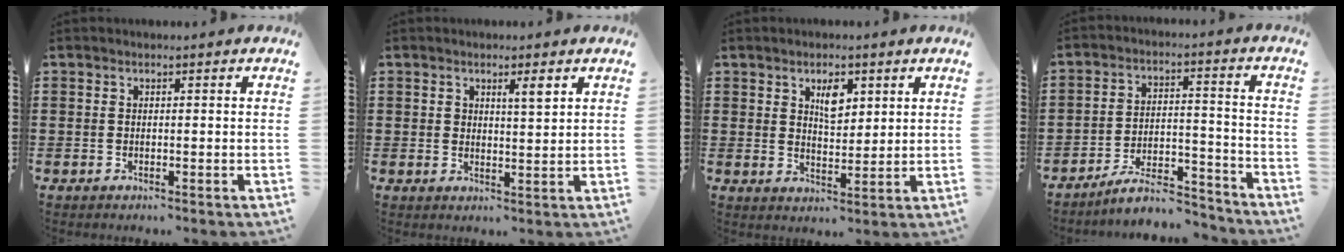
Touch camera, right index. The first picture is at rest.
{"total": 2.3, "force": [1.2, 0.7, 1.8], "torque": [-0.028, 0.000, 0.018]}
{"total": 4.1, "force": [2.1, 2.1, 2.8], "torque": [-0.047, 0.002, 0.033]}
{"total": 7.8, "force": [-6.8, 1.7, 3.4], "torque": [-0.060, 0.015, -0.128]}